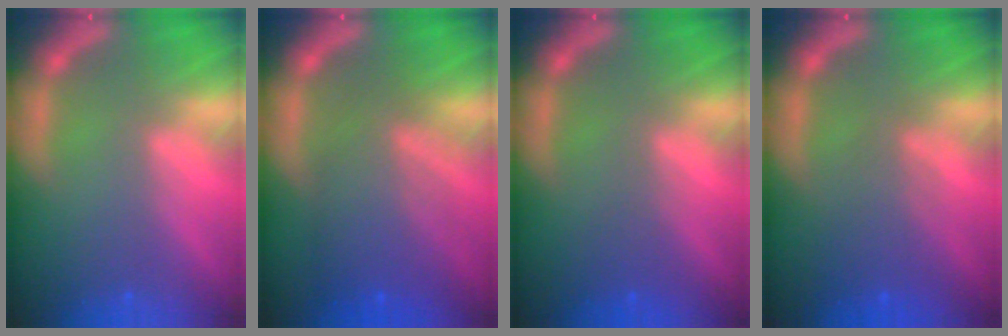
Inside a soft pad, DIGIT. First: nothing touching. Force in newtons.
{"total": 7.1}
{"total": 1.5}
{"total": 3.6}